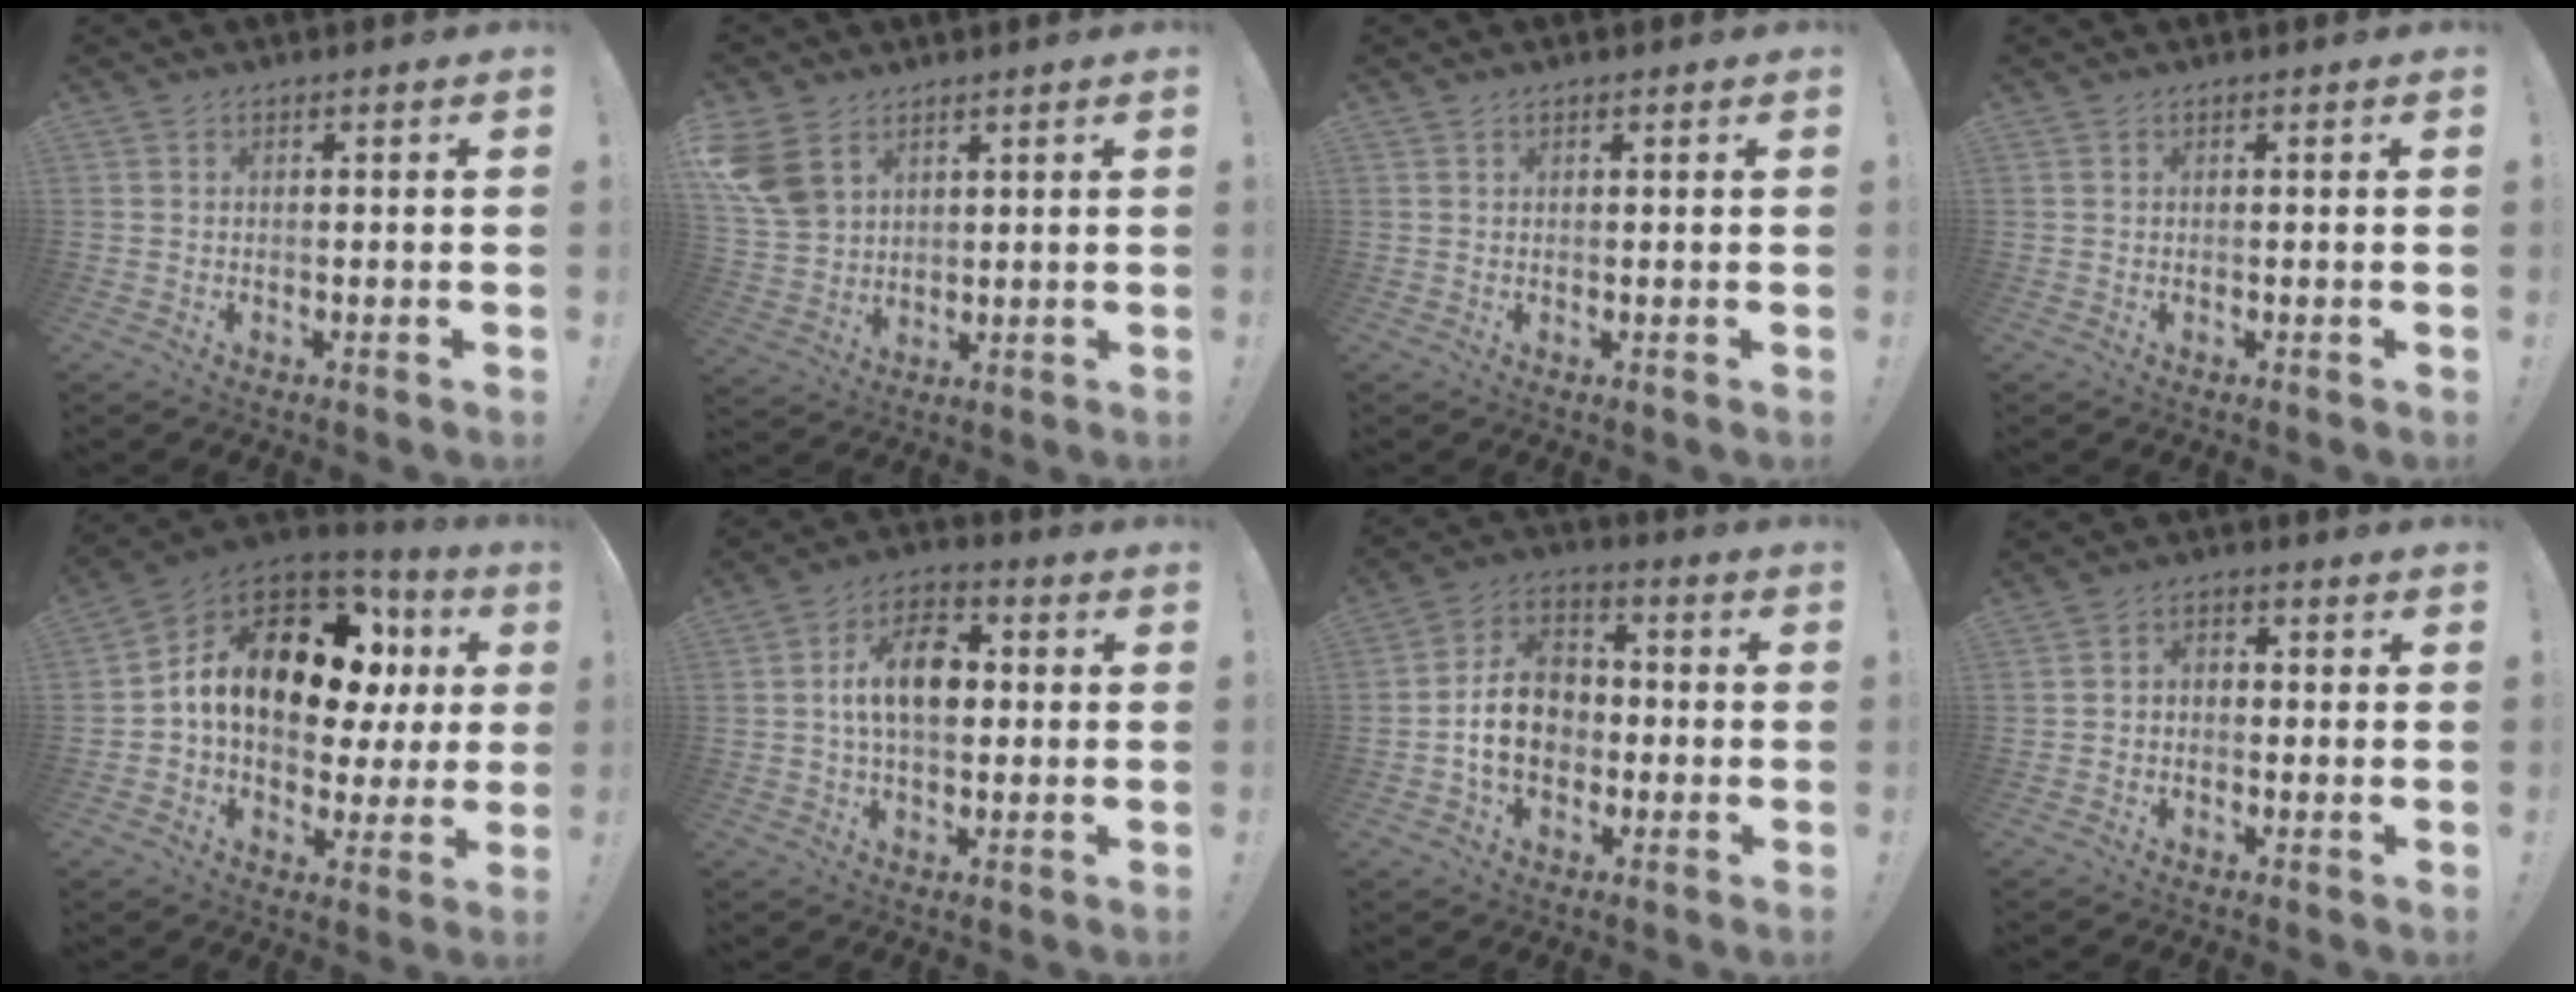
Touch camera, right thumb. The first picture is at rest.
{"total": 10.5, "force": [5.6, 7.2, 5.2], "torque": [-0.102, -0.020, 0.113]}
{"total": 0.6, "force": [0.5, 0.3, 0.2], "torque": [0.001, -0.001, 0.009]}
{"total": 0.0}
{"total": 19.0, "force": [5.4, 11.5, 14.2], "torque": [-0.217, -0.011, 0.103]}
{"total": 12.5, "force": [0.8, 7.7, 9.9], "torque": [-0.165, 0.014, 0.014]}
{"total": 14.1, "force": [-1.9, 10.9, 8.7], "torque": [-0.149, 0.022, -0.027]}
{"total": 3.2, "force": [-1.8, 2.1, 1.5], "torque": [-0.026, 0.014, -0.033]}